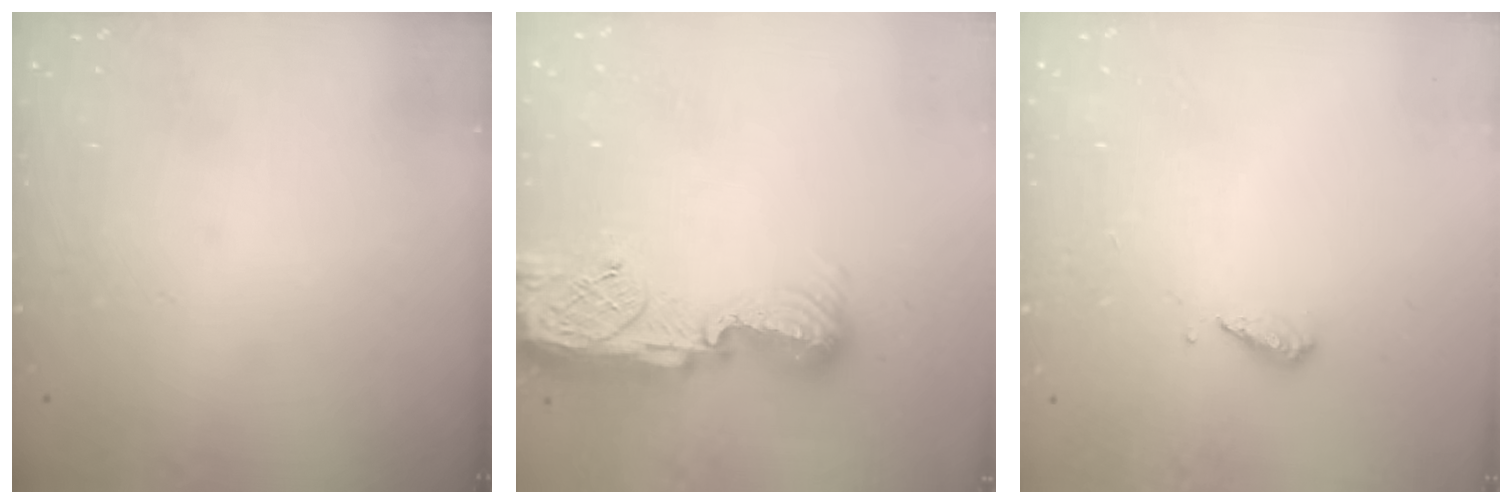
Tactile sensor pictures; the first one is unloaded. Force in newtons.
{"total": 13.6, "press": 13.4, "slide": 2.3}
{"total": 4.4, "press": 4.4, "slide": 0.5}